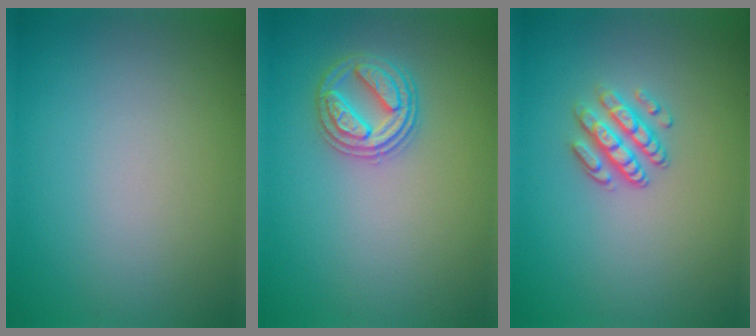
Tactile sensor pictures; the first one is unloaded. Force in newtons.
{"total": 2.9, "press": 2.9, "slide": 0.4}
{"total": 2.9, "press": 2.3, "slide": 1.6}